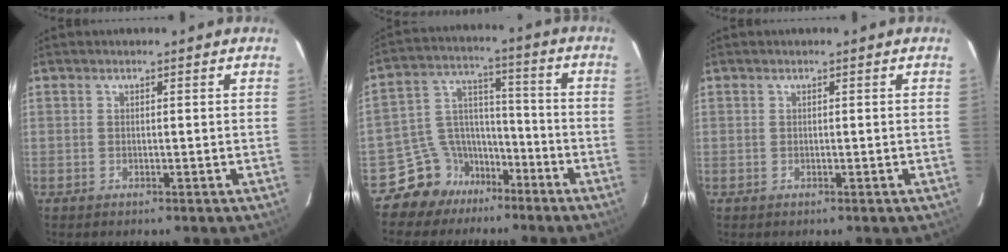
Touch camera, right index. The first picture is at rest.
{"total": 9.5, "force": [-6.5, 6.9, 0.9], "torque": [-0.023, 0.051, -0.109]}
{"total": 0.0}